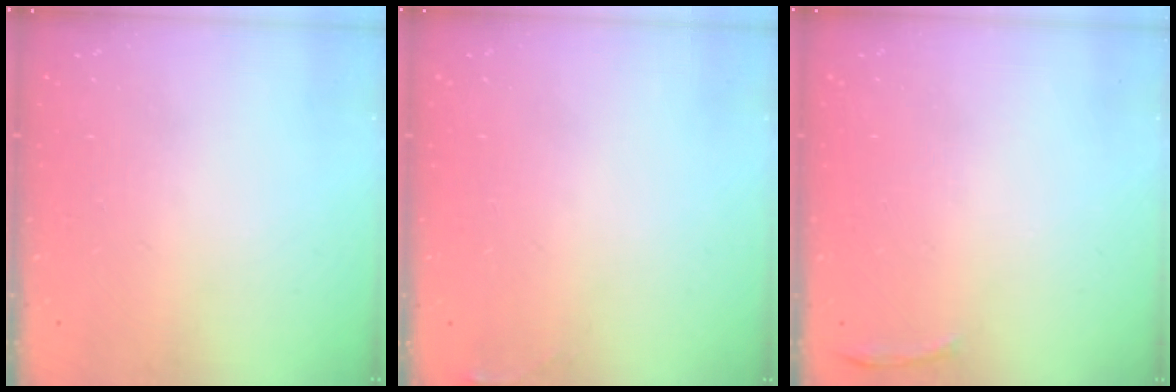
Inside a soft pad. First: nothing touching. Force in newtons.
{"total": 3.7, "press": 3.7, "slide": 0.5}
{"total": 4.0, "press": 3.7, "slide": 1.6}